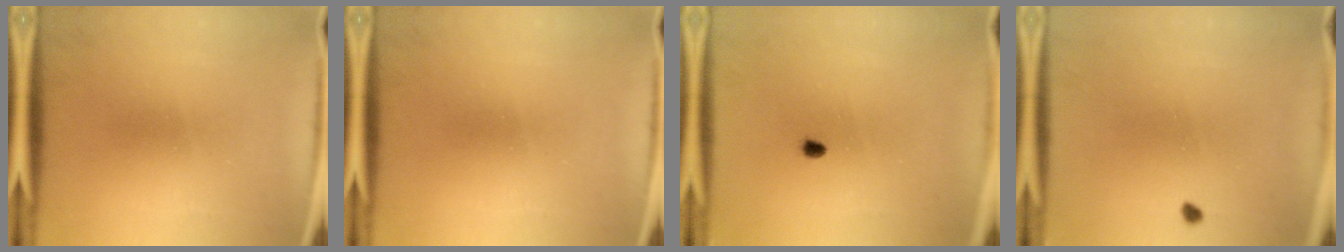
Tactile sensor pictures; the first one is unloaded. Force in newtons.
{"total": 0.0}
{"total": 1.3}
{"total": 0.7}